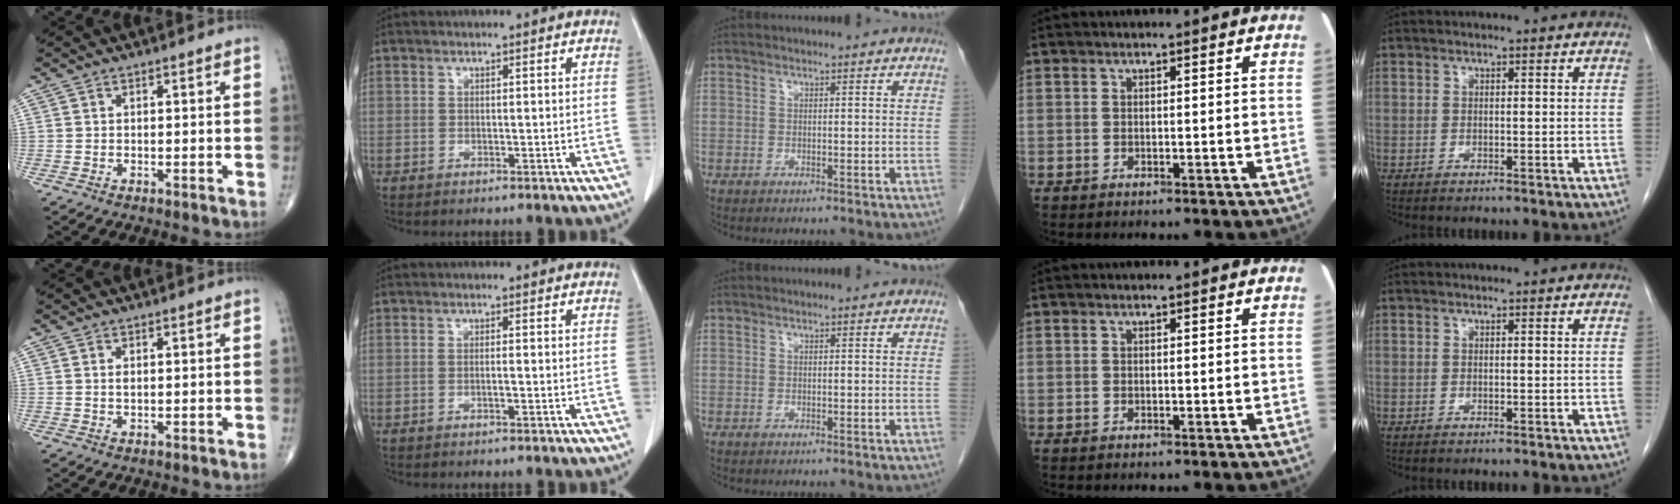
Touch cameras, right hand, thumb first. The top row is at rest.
{"thumb": {"total": 0.9, "force": [0.2, 0.5, 0.8], "torque": [-0.015, -0.001, 0.006]}, "index": {"total": 0.8, "force": [-0.3, 0.0, 0.8], "torque": [-0.018, 0.000, -0.005]}}